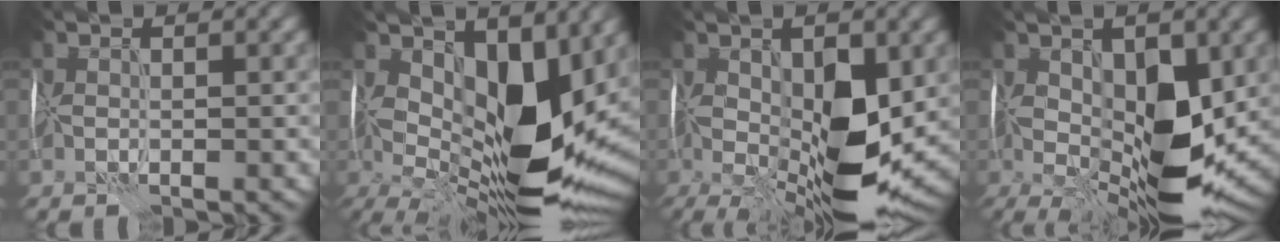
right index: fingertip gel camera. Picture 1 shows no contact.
{"total": 13.9, "force": [2.8, 6.8, 11.7], "torque": [-0.201, -0.022, 0.056]}
{"total": 12.1, "force": [-0.9, 5.5, 10.7], "torque": [-0.198, -0.018, -0.010]}
{"total": 11.2, "force": [0.3, 5.5, 9.8], "torque": [-0.175, -0.012, 0.005]}